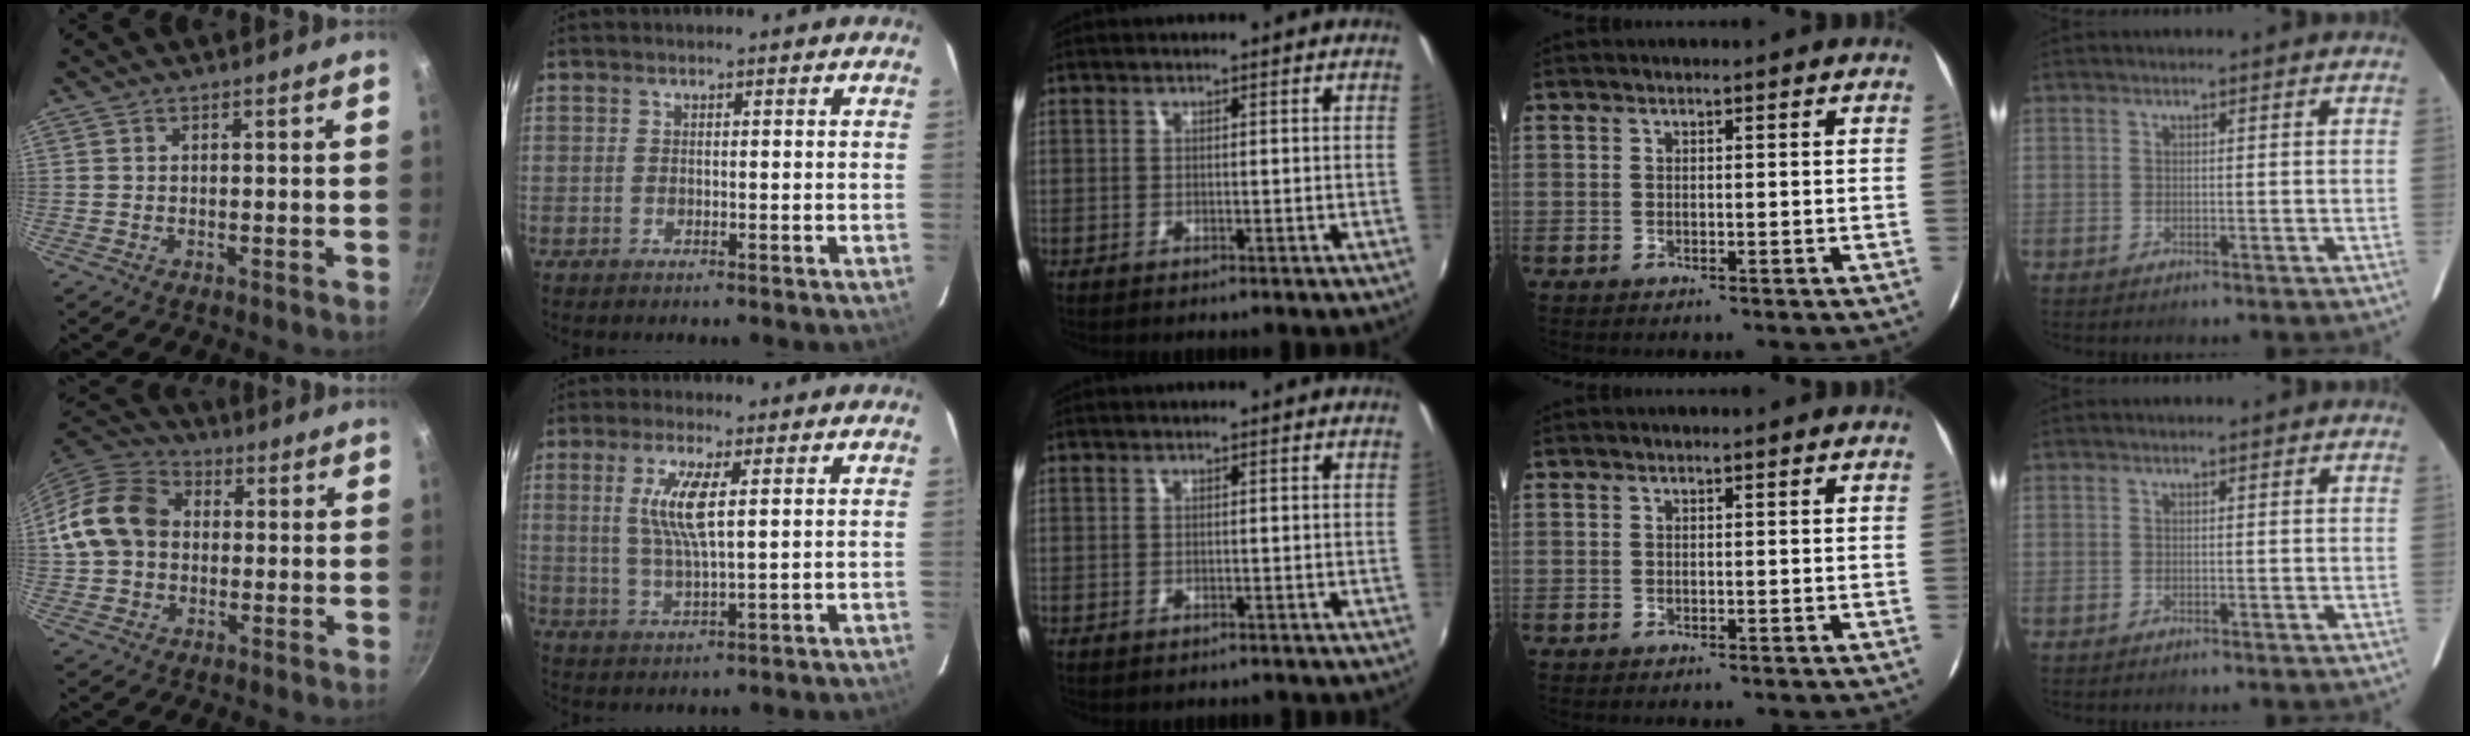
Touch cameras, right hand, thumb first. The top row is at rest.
{"thumb": {"total": 13.0, "force": [0.5, 10.2, 8.0], "torque": [-0.121, 0.028, -0.007]}, "index": {"total": 7.6, "force": [2.0, 1.1, 7.2], "torque": [-0.146, -0.005, 0.041]}, "middle": {"total": 0.7, "force": [-0.5, 0.4, 0.2], "torque": [-0.007, -0.002, -0.005]}}